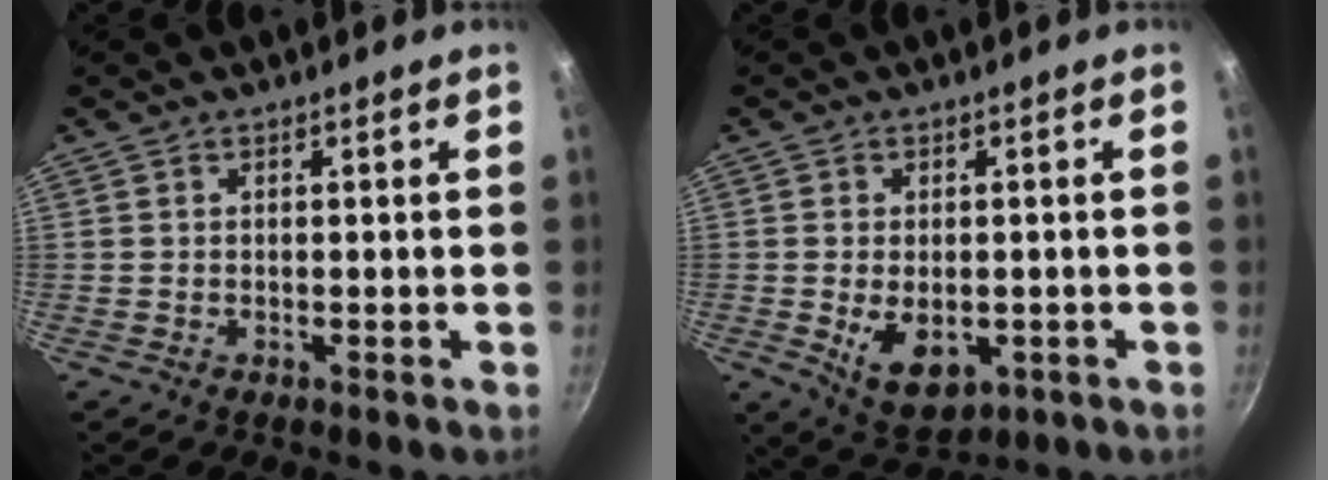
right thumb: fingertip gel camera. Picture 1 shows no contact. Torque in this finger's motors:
{"motor_torque": [-0.30, 0.55, 0.93, -0.15, 0.21]}